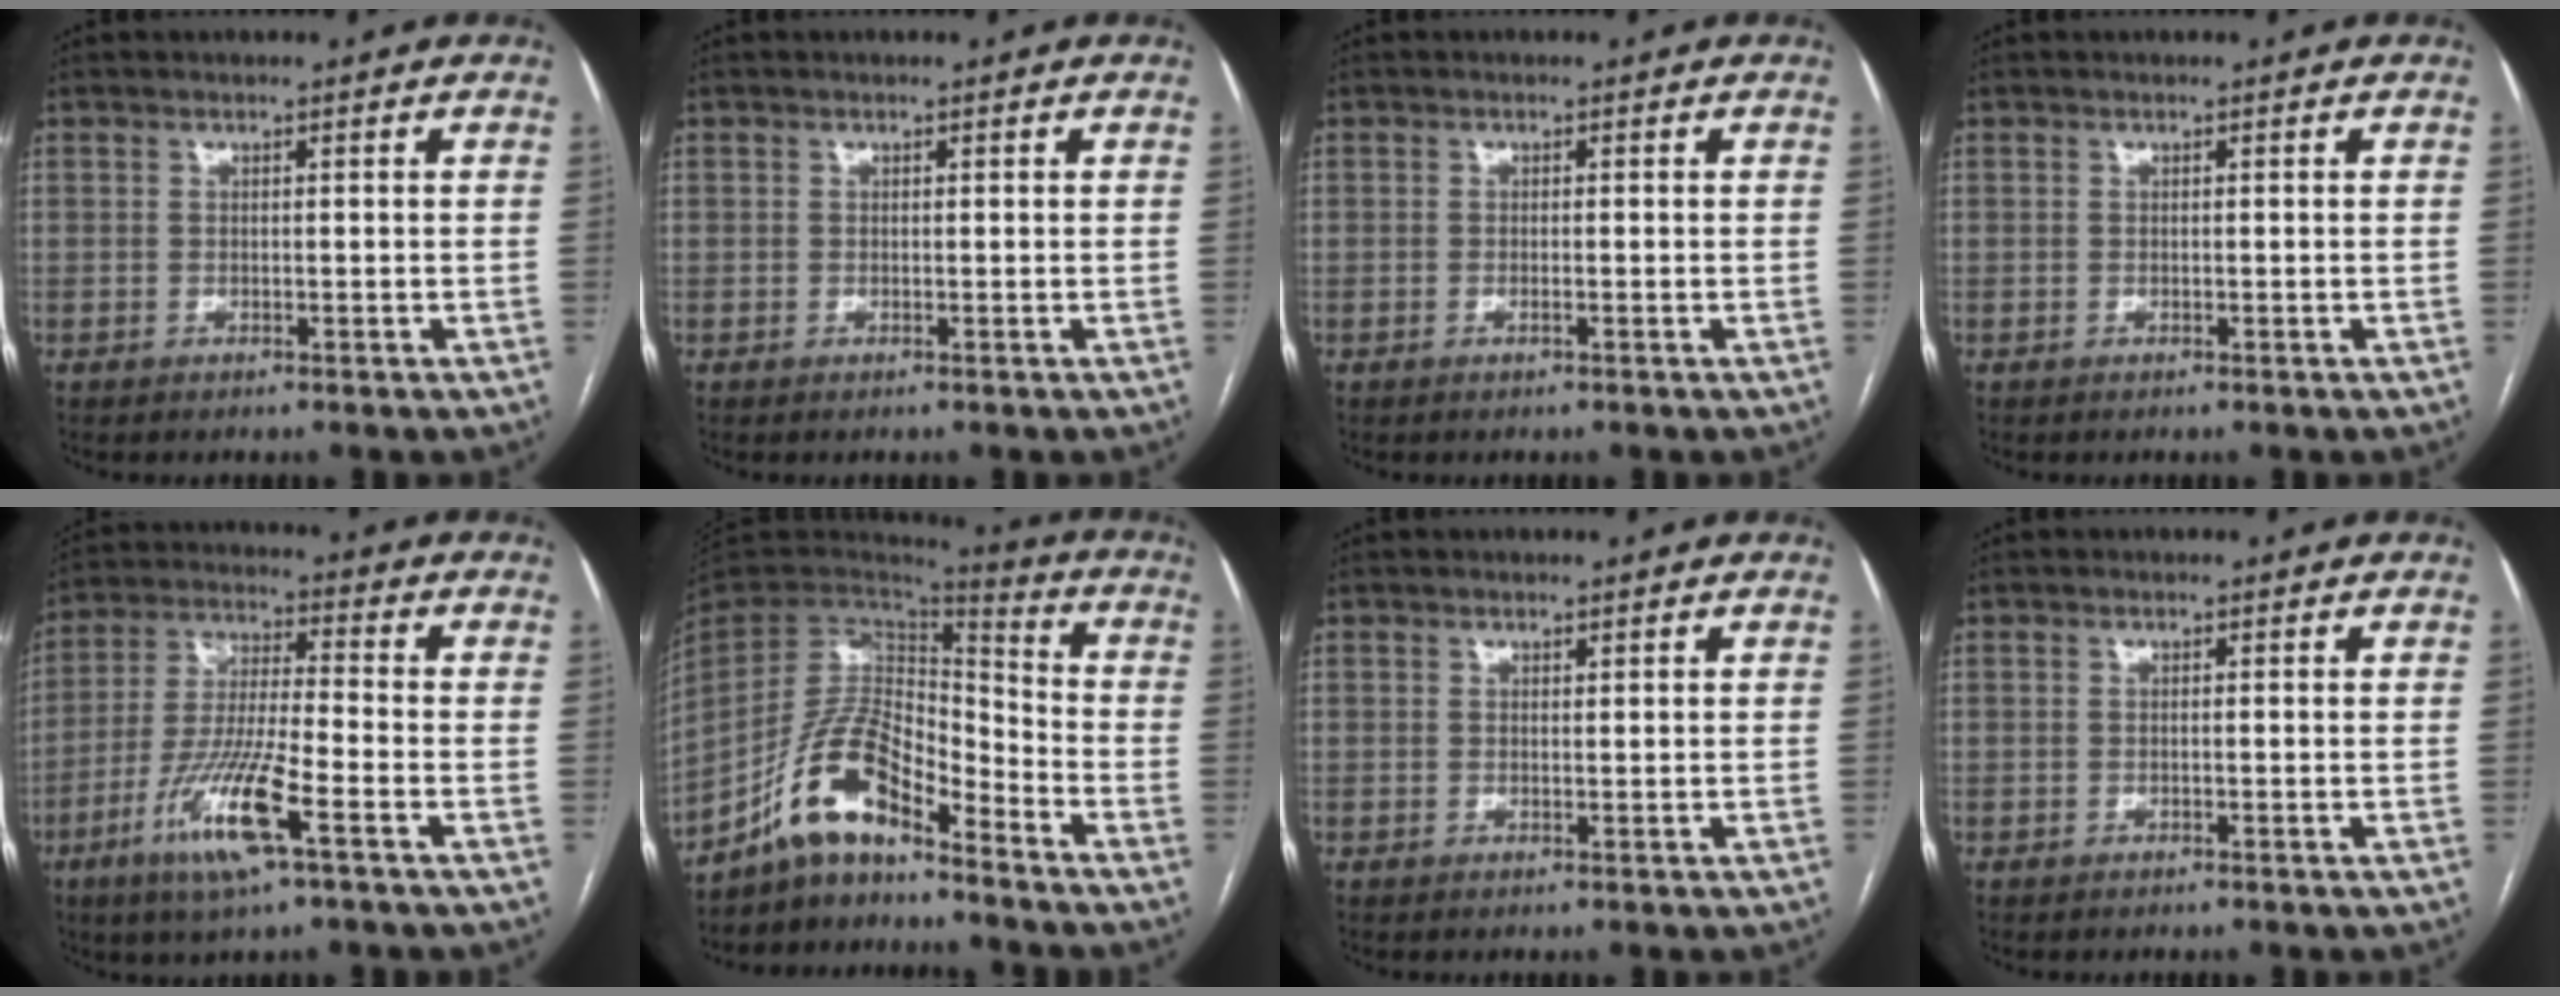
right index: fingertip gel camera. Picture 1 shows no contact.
{"total": 0.0}
{"total": 0.6, "force": [-0.3, 0.0, 0.5], "torque": [-0.011, -0.001, -0.003]}
{"total": 0.0}
{"total": 12.7, "force": [-6.0, 1.1, 11.1], "torque": [-0.226, -0.016, -0.113]}
{"total": 11.3, "force": [-8.2, 3.7, 6.9], "torque": [-0.139, 0.030, -0.153]}
{"total": 0.0}
{"total": 0.0}